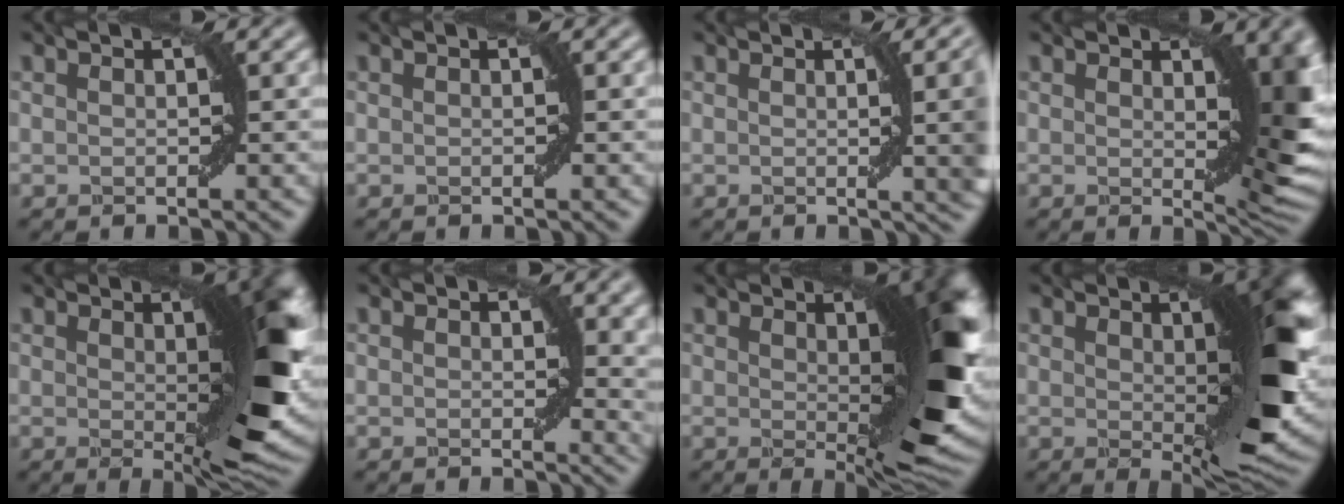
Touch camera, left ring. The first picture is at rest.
{"total": 0.0}
{"total": 7.7, "force": [0.8, 2.4, 7.2], "torque": [-0.054, 0.009, 0.011]}
{"total": 7.3, "force": [1.4, 2.6, 6.7], "torque": [-0.080, -0.008, 0.028]}
{"total": 8.8, "force": [1.1, 2.0, 8.5], "torque": [-0.109, -0.010, 0.022]}
{"total": 3.8, "force": [1.2, 1.9, 3.0], "torque": [-0.024, -0.007, 0.019]}
{"total": 10.4, "force": [1.4, 3.0, 9.9], "torque": [-0.119, -0.006, 0.025]}
{"total": 9.8, "force": [1.4, 3.0, 9.2], "torque": [-0.119, -0.007, 0.026]}